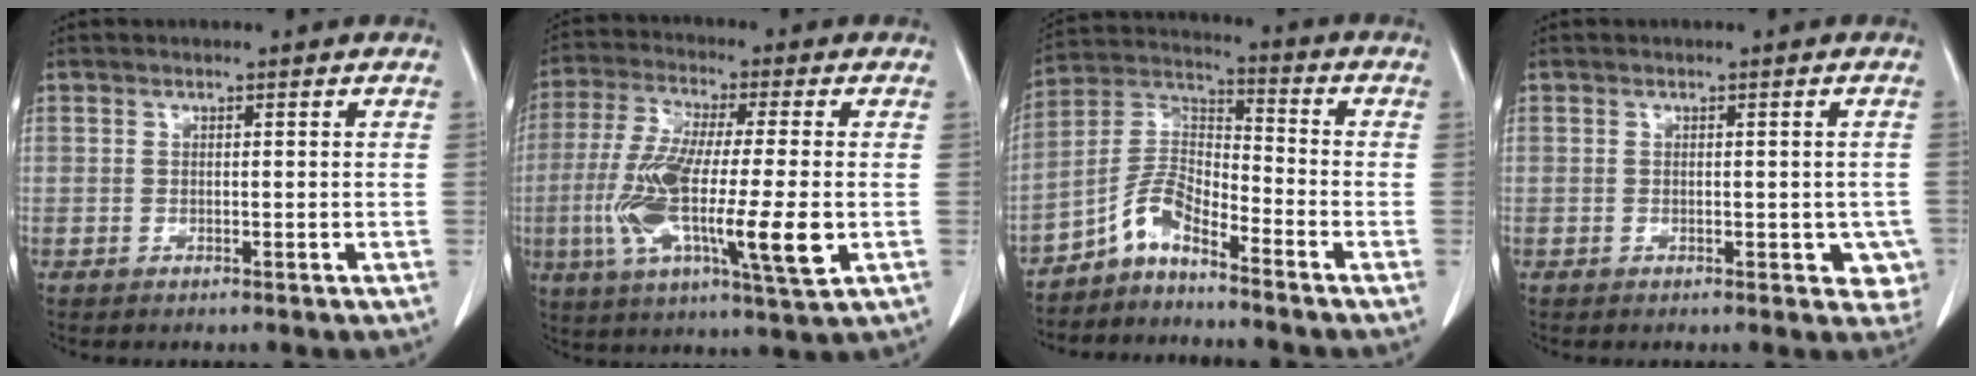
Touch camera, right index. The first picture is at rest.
{"total": 17.2, "force": [-2.9, 2.2, 16.8], "torque": [-0.318, -0.024, -0.050]}
{"total": 6.9, "force": [-5.4, 1.9, 3.8], "torque": [-0.081, 0.019, -0.111]}
{"total": 3.7, "force": [-0.8, 2.3, 2.8], "torque": [-0.003, 0.004, -0.004]}